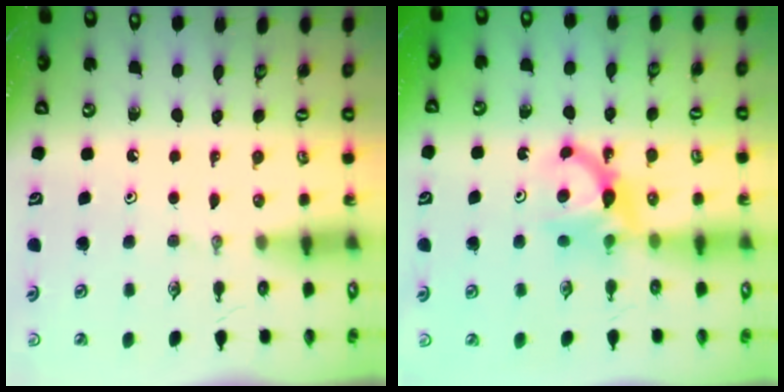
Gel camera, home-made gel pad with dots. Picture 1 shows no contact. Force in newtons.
{"total": 7.5, "press": 7.5, "slide": 0.5}